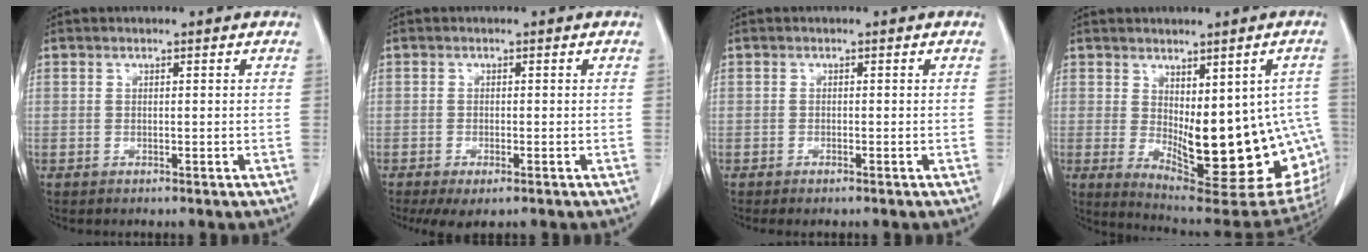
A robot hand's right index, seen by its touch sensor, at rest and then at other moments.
{"total": 3.7, "force": [-2.1, 1.2, 2.7], "torque": [-0.045, -0.009, -0.030]}
{"total": 0.7, "force": [-0.5, 0.1, 0.5], "torque": [-0.008, -0.001, -0.006]}
{"total": 21.2, "force": [-3.1, 8.1, 19.3], "torque": [-0.181, -0.008, -0.017]}